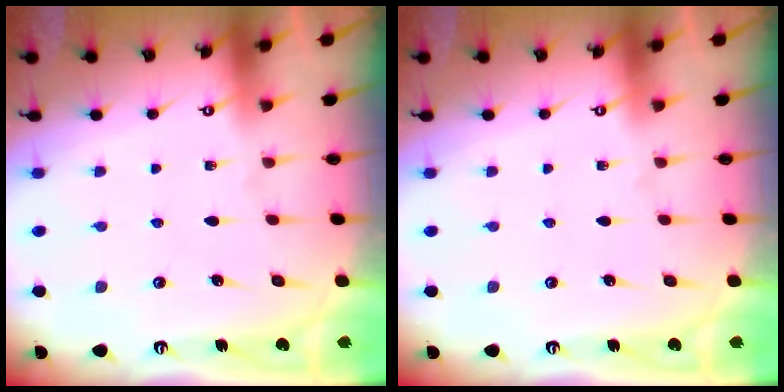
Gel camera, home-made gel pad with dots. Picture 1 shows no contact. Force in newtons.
{"total": 0.0}